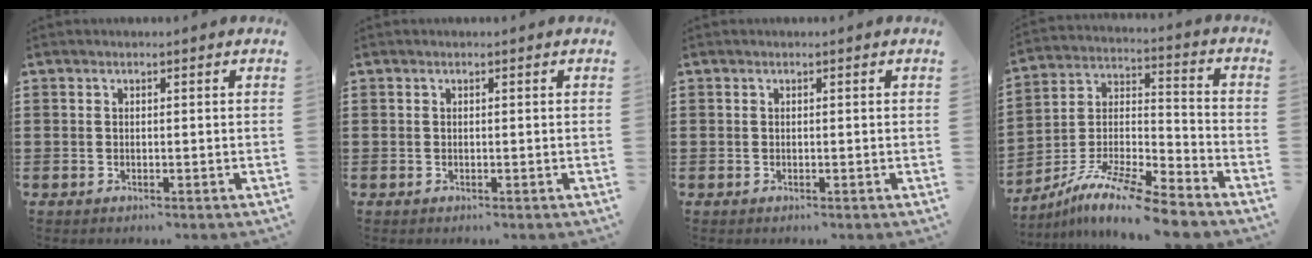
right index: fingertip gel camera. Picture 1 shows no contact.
{"total": 0.0}
{"total": 0.0}
{"total": 10.7, "force": [-9.2, 1.0, 5.3], "torque": [-0.101, 0.014, -0.185]}